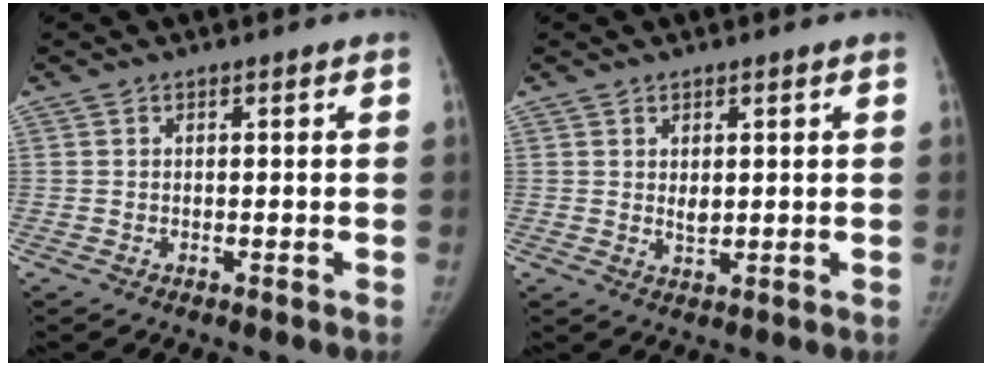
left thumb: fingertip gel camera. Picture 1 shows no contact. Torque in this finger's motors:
{"motor_torque": [-0.19, 0.23, 0.13, 0.08, 0.00]}